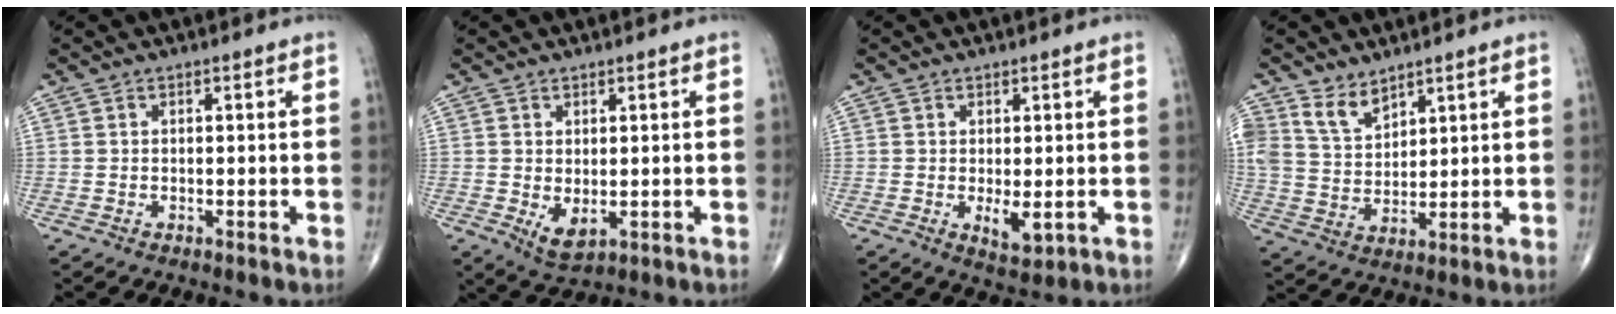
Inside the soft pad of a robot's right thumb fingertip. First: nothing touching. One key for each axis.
{"total": 3.8, "fx": -0.3, "fy": 2.1, "fz": 3.2, "tx": -0.047, "ty": -0.009, "tz": 0.009}
{"total": 3.5, "fx": -0.4, "fy": 1.6, "fz": 3.1, "tx": -0.044, "ty": -0.011, "tz": 0.002}
{"total": 6.3, "fx": 4.7, "fy": 3.5, "fz": 2.2, "tx": -0.024, "ty": -0.036, "tz": 0.100}